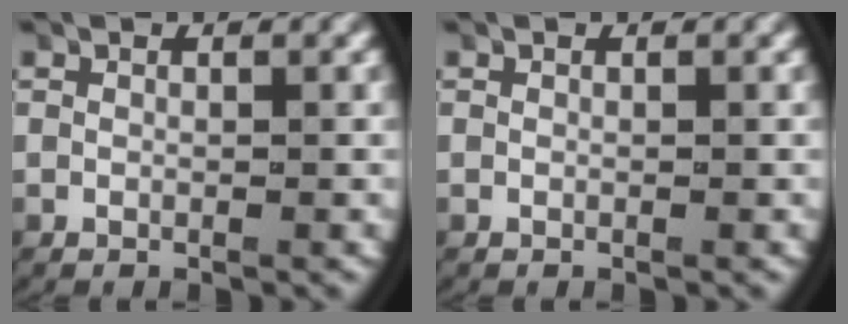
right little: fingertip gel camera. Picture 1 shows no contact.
{"total": 0.0}